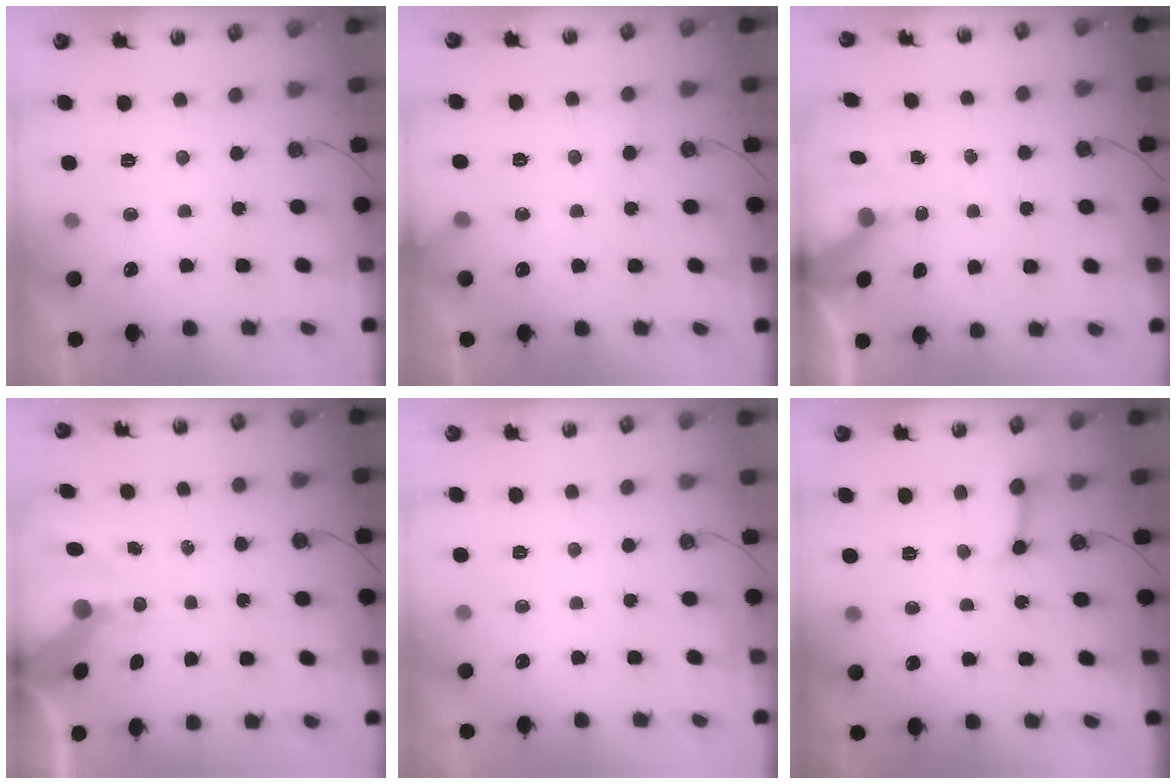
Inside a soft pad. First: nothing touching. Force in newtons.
{"total": 7.4, "press": 7.3, "slide": 0.4}
{"total": 5.4, "press": 5.4, "slide": 0.7}
{"total": 11.1, "press": 11.1, "slide": 1.4}
{"total": 0.0}
{"total": 5.4, "press": 5.4, "slide": 0.6}